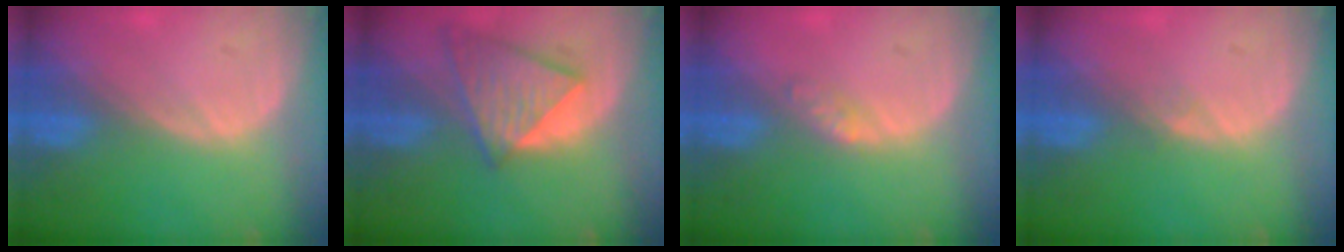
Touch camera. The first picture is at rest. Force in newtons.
{"total": 8.0, "press": 7.2, "slide": 3.6}
{"total": 1.4, "press": 1.4, "slide": 0.1}
{"total": 0.7, "press": 0.7, "slide": 0.1}